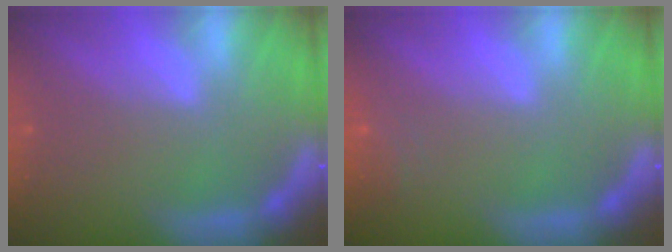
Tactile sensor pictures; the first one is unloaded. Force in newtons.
{"total": 1.9}